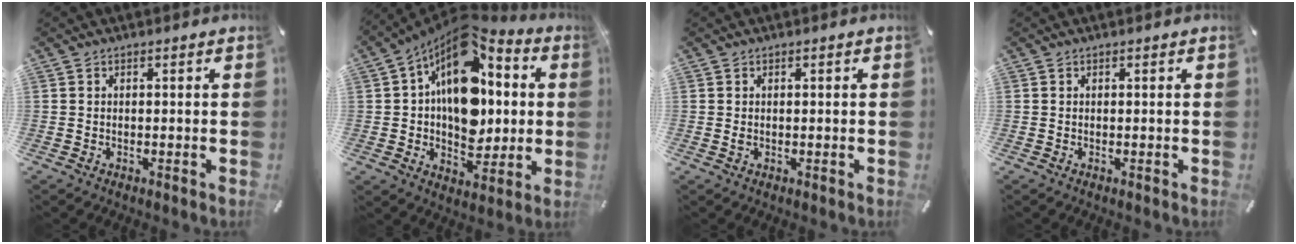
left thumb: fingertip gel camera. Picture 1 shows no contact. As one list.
[{"total": 19.2, "force": [4.0, 13.0, 13.5], "torque": [-0.211, -0.049, 0.066]}, {"total": 0.7, "force": [0.0, 0.4, 0.5], "torque": [-0.011, 0.001, -0.002]}, {"total": 0.0}]